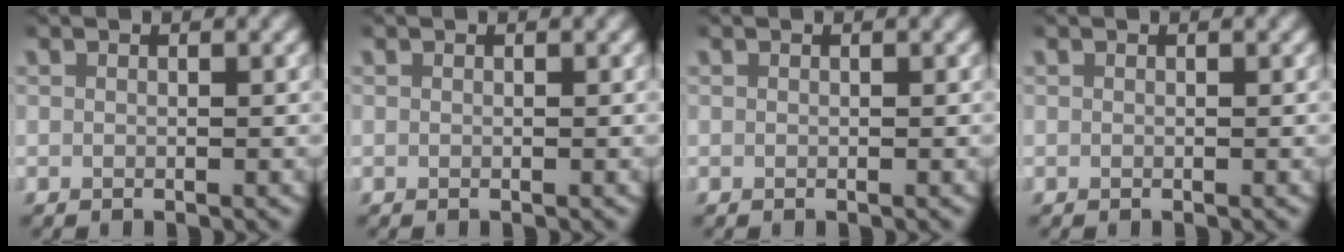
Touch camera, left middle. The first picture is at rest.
{"total": 0.0}
{"total": 0.0}
{"total": 0.0}